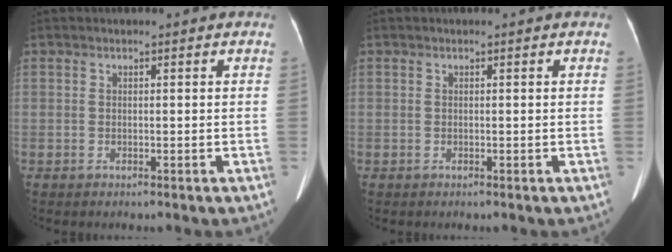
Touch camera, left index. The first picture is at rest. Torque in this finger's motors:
{"motor_torque": [0.01, 0.01, 0.00, 0.00]}